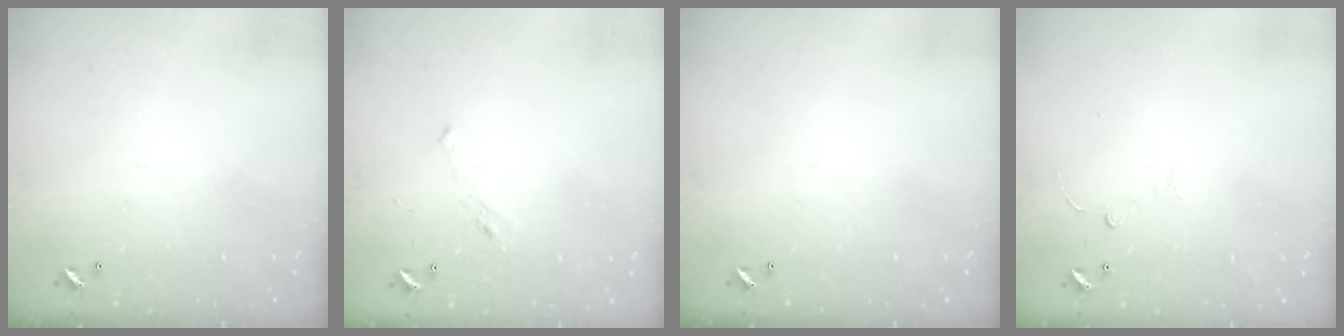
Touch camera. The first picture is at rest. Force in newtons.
{"total": 1.2, "press": 0.8, "slide": 0.9}
{"total": 0.0}
{"total": 1.6, "press": 1.5, "slide": 0.4}